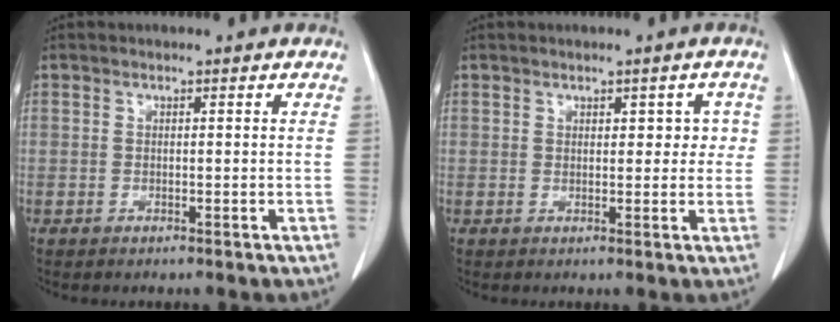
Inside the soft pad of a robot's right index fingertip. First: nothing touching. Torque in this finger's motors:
{"motor_torque": [-0.15, -0.02, 0.01, -0.01]}